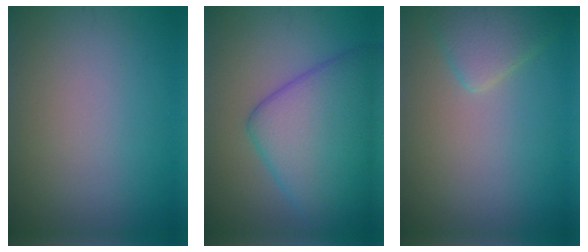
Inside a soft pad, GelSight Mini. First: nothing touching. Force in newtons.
{"total": 9.3, "press": 9.3, "slide": 0.1}
{"total": 2.8, "press": 2.8, "slide": 0.2}